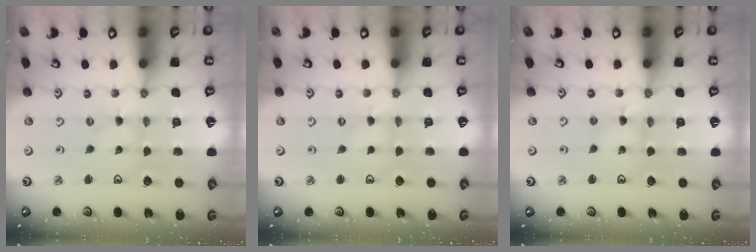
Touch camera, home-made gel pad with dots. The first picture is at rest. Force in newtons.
{"total": 0.0}
{"total": 2.6, "press": 2.6, "slide": 0.3}